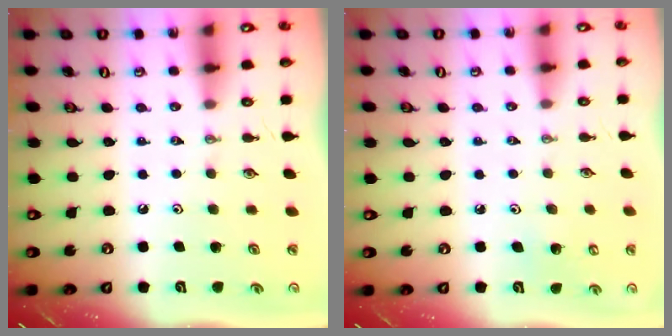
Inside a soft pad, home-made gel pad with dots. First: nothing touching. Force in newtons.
{"total": 4.5, "press": 4.5, "slide": 0.4}